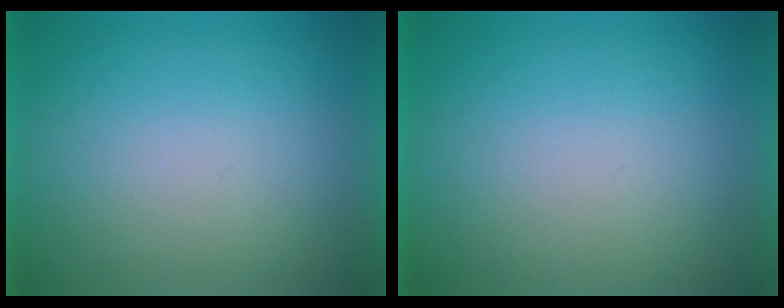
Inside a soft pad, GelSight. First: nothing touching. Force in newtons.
{"total": 1.1}